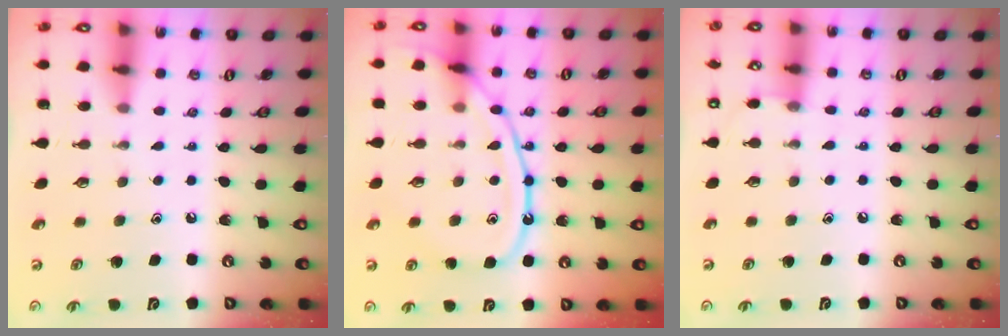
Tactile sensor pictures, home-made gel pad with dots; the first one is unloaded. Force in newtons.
{"total": 14.2, "press": 14.2, "slide": 1.2}
{"total": 4.3, "press": 4.2, "slide": 0.4}